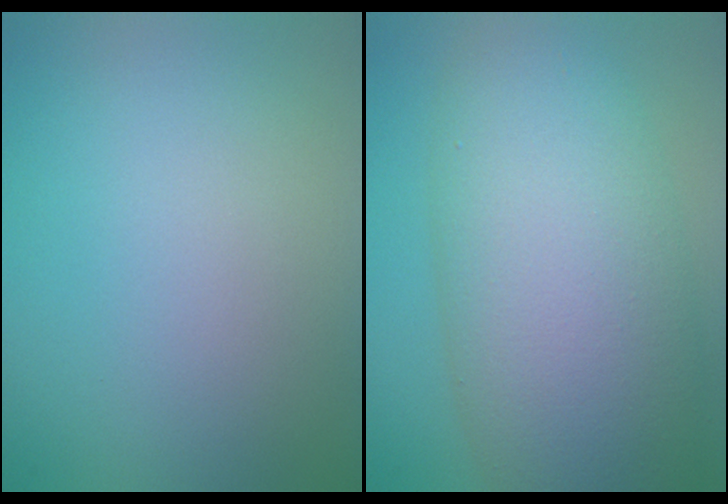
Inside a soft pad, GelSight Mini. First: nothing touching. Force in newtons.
{"total": 11.2, "press": 11.2, "slide": 0.3}